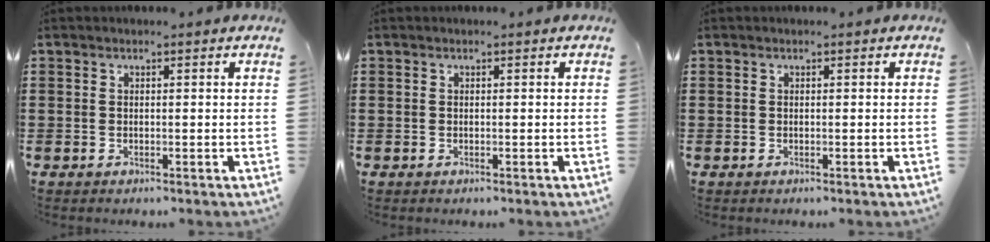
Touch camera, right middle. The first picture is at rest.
{"total": 0.0}
{"total": 0.0}